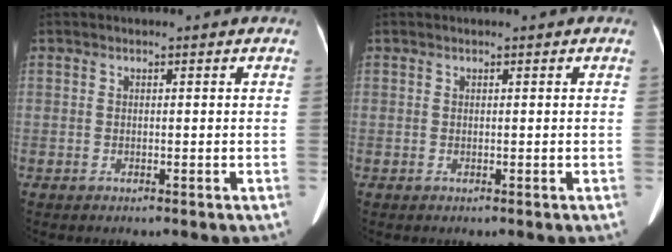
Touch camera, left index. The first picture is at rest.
{"total": 0.0}